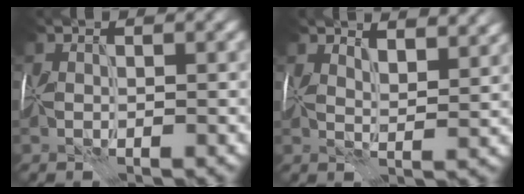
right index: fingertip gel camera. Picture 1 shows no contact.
{"total": 5.4, "force": [4.2, 1.8, 2.8], "torque": [-0.040, 0.005, 0.053]}